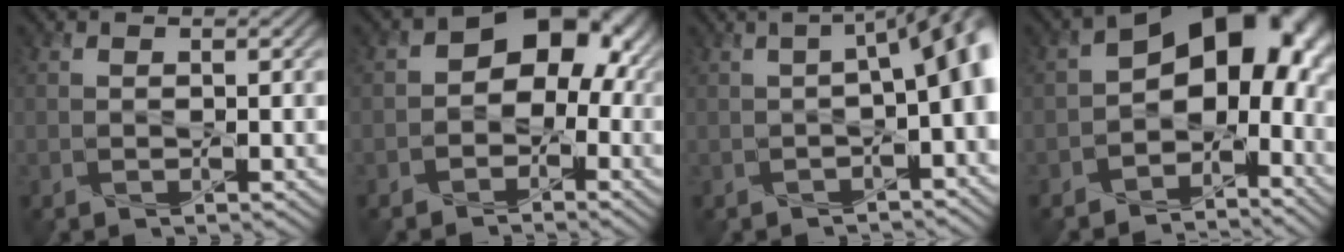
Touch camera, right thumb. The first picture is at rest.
{"total": 8.8, "force": [-0.7, 6.5, 5.9], "torque": [-0.067, 0.003, -0.026]}
{"total": 7.7, "force": [-0.4, 2.7, 7.2], "torque": [-0.097, -0.001, -0.003]}
{"total": 14.0, "force": [-1.9, 9.1, 10.5], "torque": [-0.128, -0.004, -0.039]}